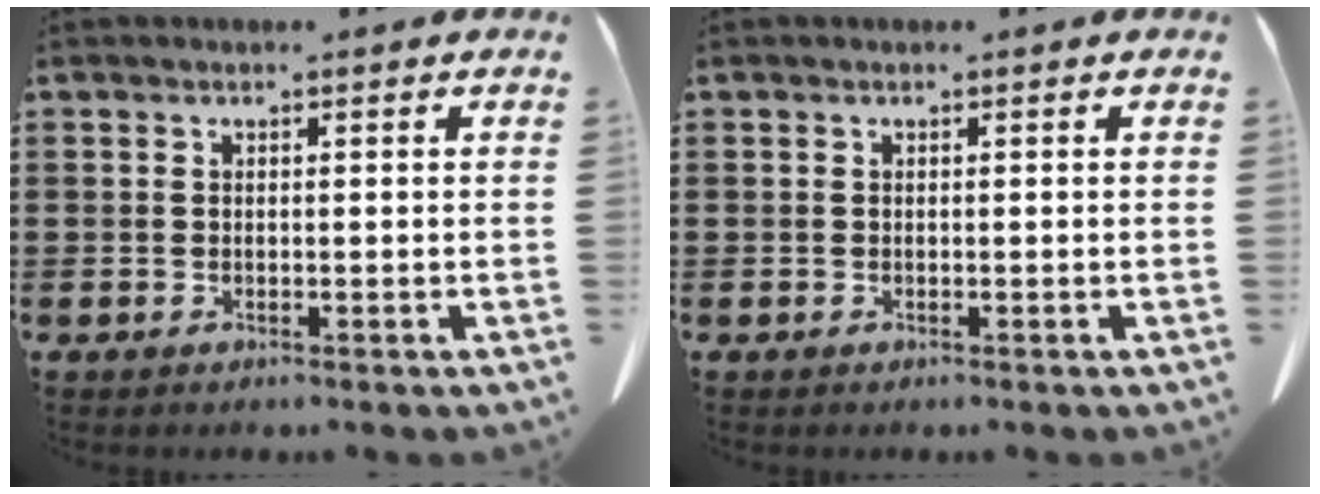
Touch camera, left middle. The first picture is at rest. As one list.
[{"total": 0.0}]